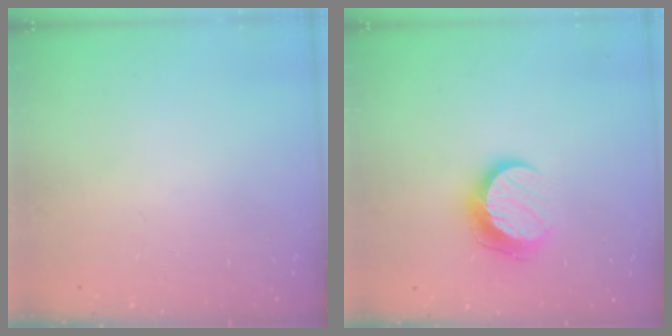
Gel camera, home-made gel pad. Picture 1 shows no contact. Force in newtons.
{"total": 10.1, "press": 10.1, "slide": 1.0}